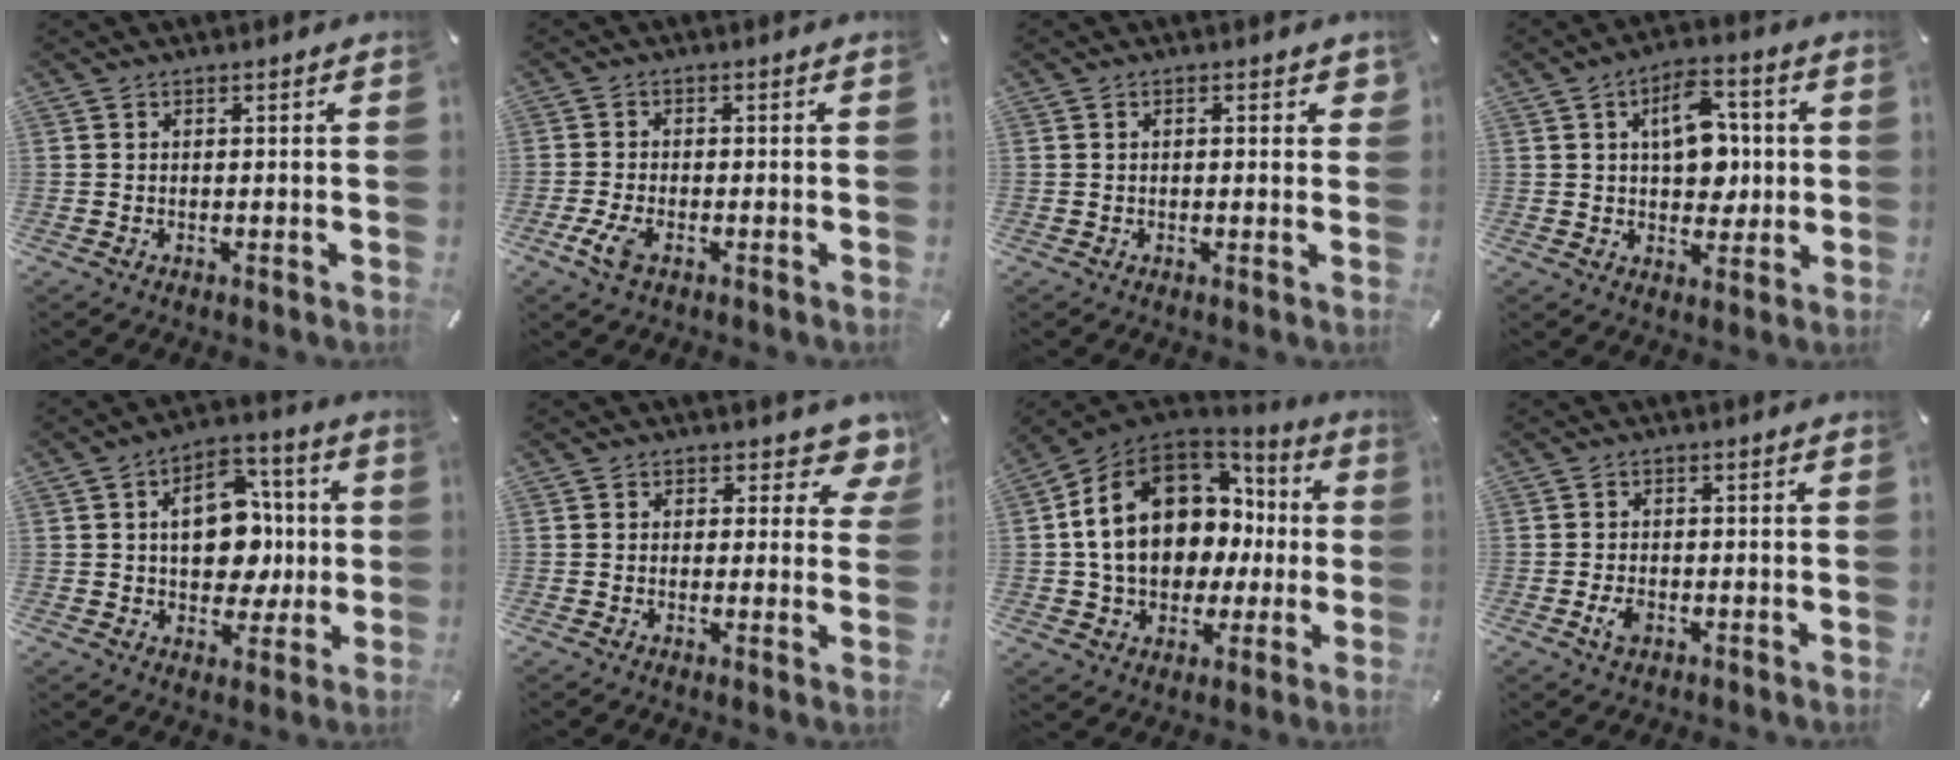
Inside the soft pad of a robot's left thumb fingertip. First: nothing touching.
{"total": 4.7, "force": [-2.3, 2.2, 3.5], "torque": [-0.095, -0.007, -0.049]}
{"total": 1.6, "force": [0.2, 1.0, 1.2], "torque": [-0.010, 0.000, -0.002]}
{"total": 11.5, "force": [1.9, 7.7, 8.3], "torque": [-0.105, 0.002, 0.031]}
{"total": 14.6, "force": [0.7, 10.6, 10.0], "torque": [-0.150, 0.004, 0.014]}
{"total": 4.1, "force": [2.1, 2.9, 2.0], "torque": [-0.006, -0.011, 0.030]}
{"total": 17.9, "force": [2.9, 13.8, 11.0], "torque": [-0.222, -0.008, 0.056]}
{"total": 3.2, "force": [-1.3, 2.1, 2.0], "torque": [-0.050, 0.000, -0.025]}